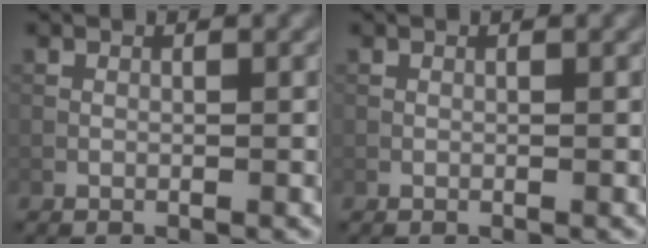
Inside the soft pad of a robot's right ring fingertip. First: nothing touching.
{"total": 0.0}